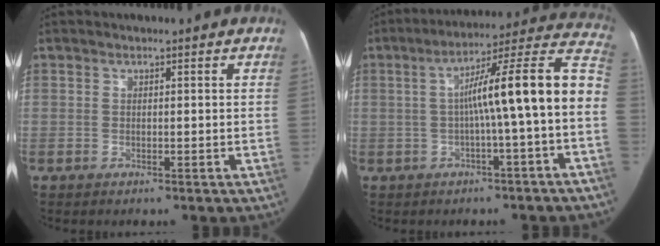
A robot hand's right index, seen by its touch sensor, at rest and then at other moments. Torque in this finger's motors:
{"motor_torque": [1.87, -0.22, 0.91, 0.21]}